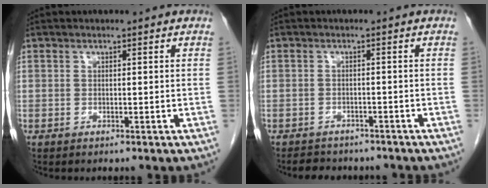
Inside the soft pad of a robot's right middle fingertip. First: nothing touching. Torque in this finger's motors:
{"motor_torque": [0.03, -0.03, 0.01, 0.02]}